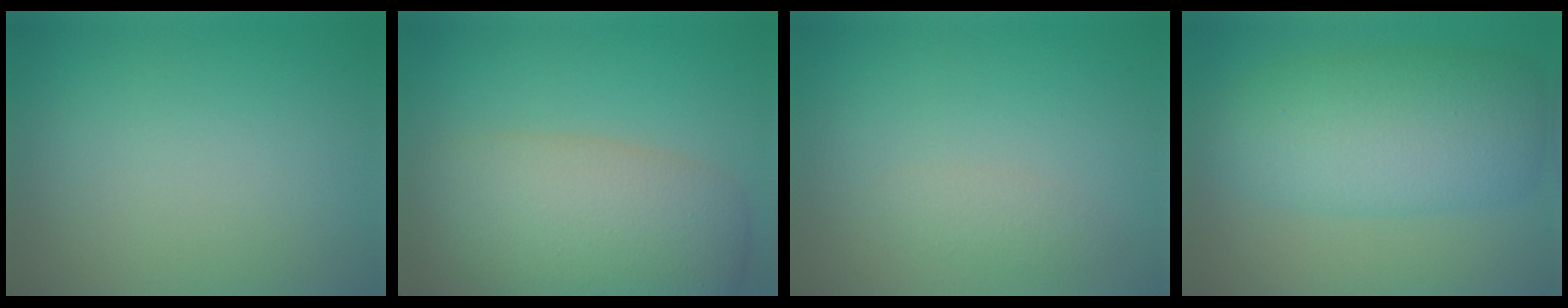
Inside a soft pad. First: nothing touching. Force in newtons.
{"total": 9.2, "press": 9.2, "slide": 0.5}
{"total": 1.2, "press": 1.2, "slide": 0.0}
{"total": 8.1, "press": 8.1, "slide": 0.1}